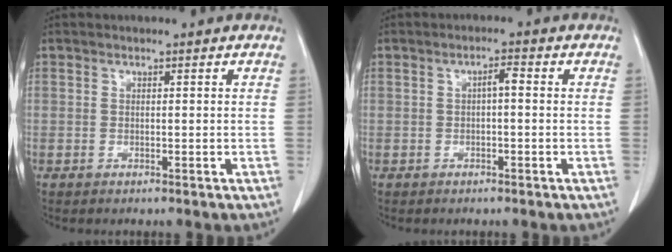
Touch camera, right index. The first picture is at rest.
{"total": 2.3, "force": [0.0, 0.5, 2.2], "torque": [-0.037, 0.008, 0.000]}